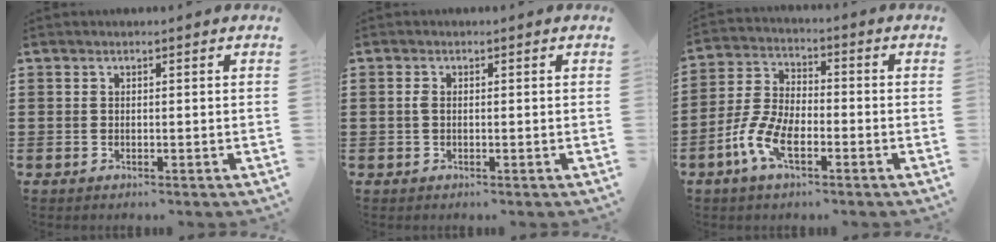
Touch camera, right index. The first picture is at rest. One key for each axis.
{"total": 1.1, "fx": -0.1, "fy": 0.5, "fz": 1.0, "tx": -0.028, "ty": -0.002, "tz": -0.005}
{"total": 7.3, "fx": -3.6, "fy": 3.1, "fz": 5.5, "tx": -0.149, "ty": -0.009, "tz": -0.076}